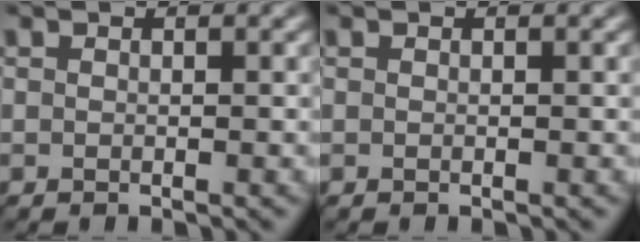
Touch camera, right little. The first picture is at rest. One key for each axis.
{"total": 0.0}